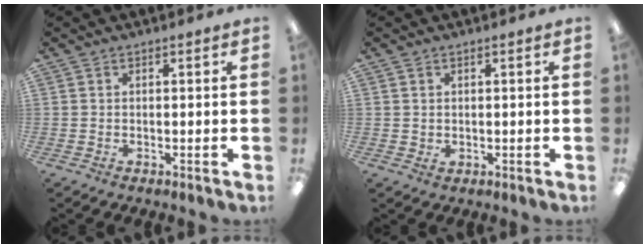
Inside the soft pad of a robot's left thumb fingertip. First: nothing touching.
{"total": 1.1, "force": [0.4, 0.9, 0.3], "torque": [0.002, 0.002, 0.005]}